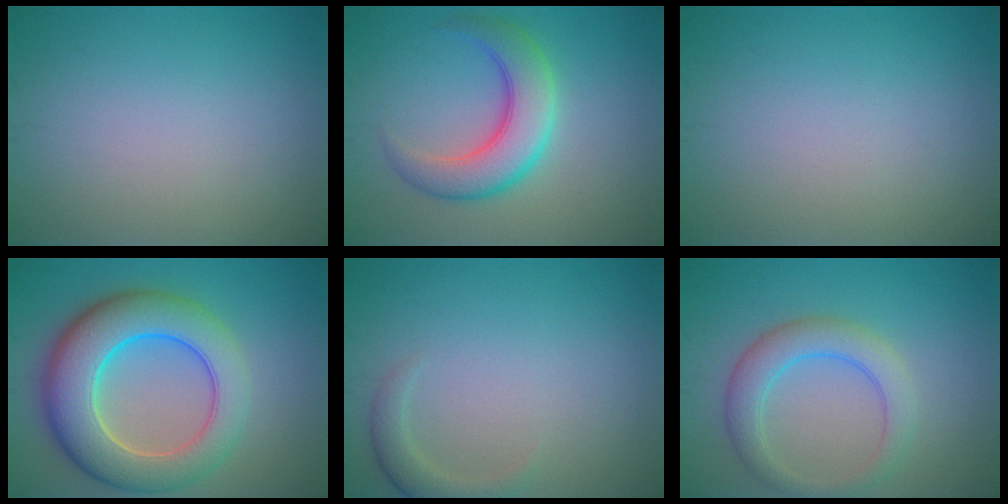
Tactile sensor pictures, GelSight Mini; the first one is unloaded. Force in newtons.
{"total": 5.9, "press": 5.9, "slide": 0.3}
{"total": 0.0}
{"total": 10.5, "press": 10.4, "slide": 0.4}
{"total": 2.0, "press": 2.0, "slide": 0.2}
{"total": 4.2, "press": 4.2, "slide": 0.1}